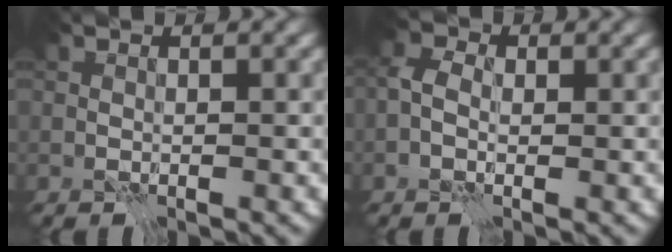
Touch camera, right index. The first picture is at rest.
{"total": 2.0, "force": [-0.1, 1.4, 1.5], "torque": [-0.030, 0.010, -0.013]}